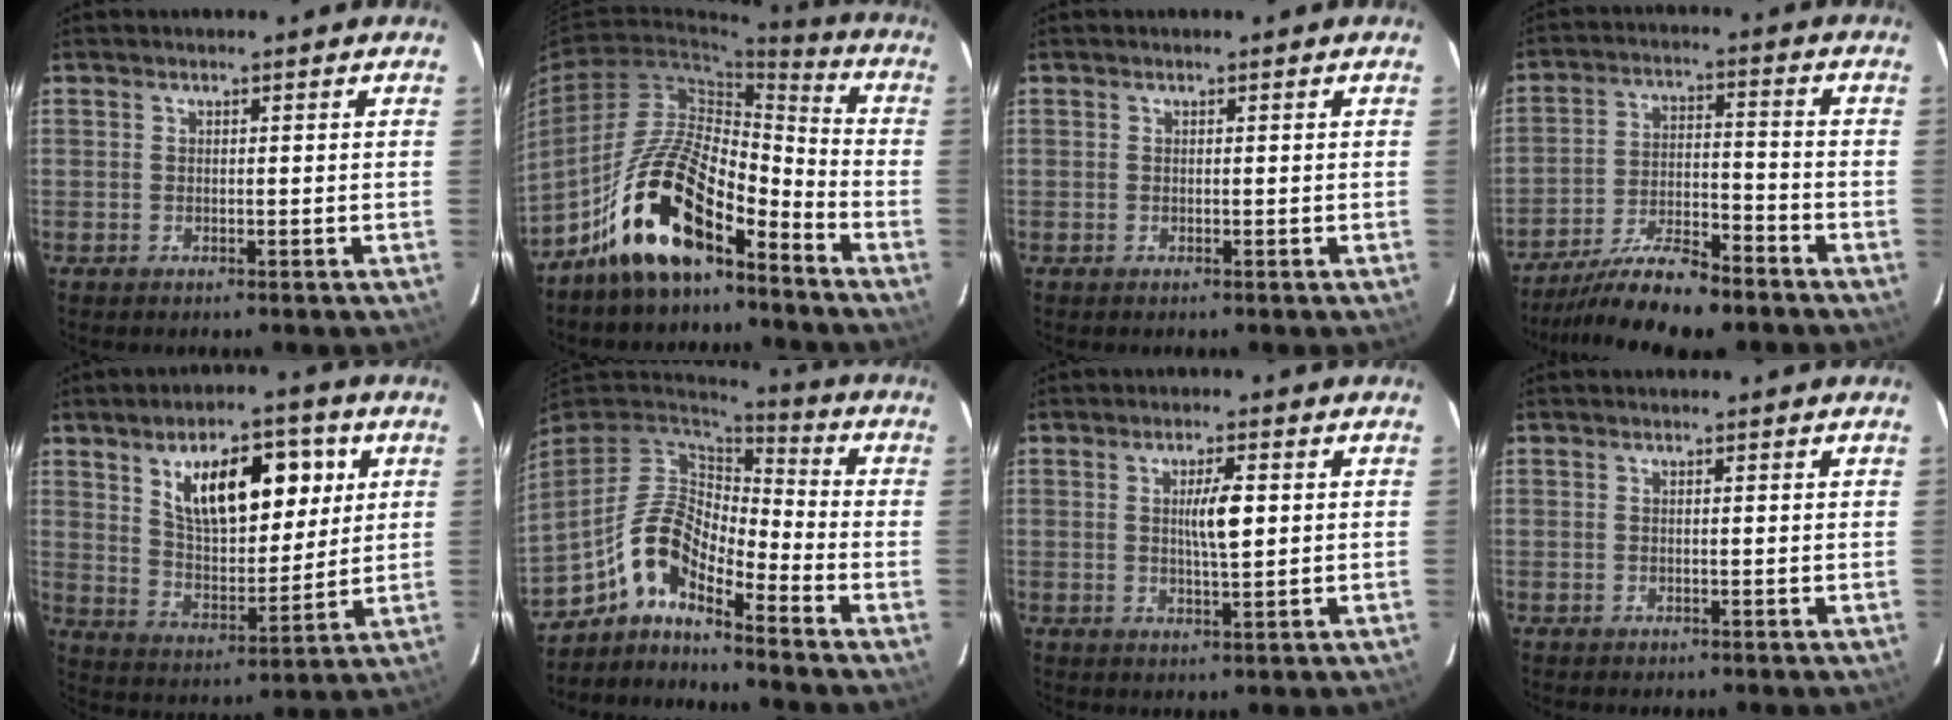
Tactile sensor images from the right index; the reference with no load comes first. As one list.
[{"total": 14.3, "force": [-9.7, 4.5, 9.6], "torque": [-0.186, 0.021, -0.177]}, {"total": 0.0}, {"total": 11.0, "force": [-9.4, 1.5, 5.5], "torque": [-0.094, -0.003, -0.163]}, {"total": 14.9, "force": [5.9, 6.2, 12.2], "torque": [-0.195, 0.018, 0.105]}, {"total": 10.5, "force": [-7.3, 3.1, 6.9], "torque": [-0.139, 0.030, -0.135]}, {"total": 4.7, "force": [0.8, 0.5, 4.6], "torque": [-0.079, 0.000, 0.014]}, {"total": 0.0}]